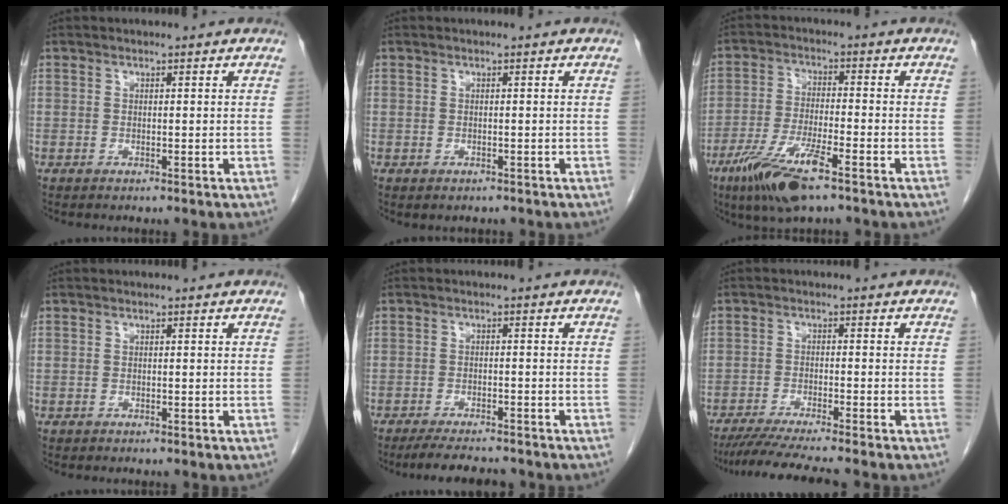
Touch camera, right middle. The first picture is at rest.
{"total": 0.9, "force": [-0.6, 0.6, 0.4], "torque": [-0.010, -0.002, -0.005]}
{"total": 10.3, "force": [-6.4, 1.4, 8.0], "torque": [-0.163, -0.022, -0.113]}
{"total": 0.0}
{"total": 7.0, "force": [-6.2, 1.1, 3.0], "torque": [-0.046, -0.014, -0.094]}
{"total": 9.4, "force": [-8.1, -0.9, 4.7], "torque": [-0.064, -0.027, -0.129]}